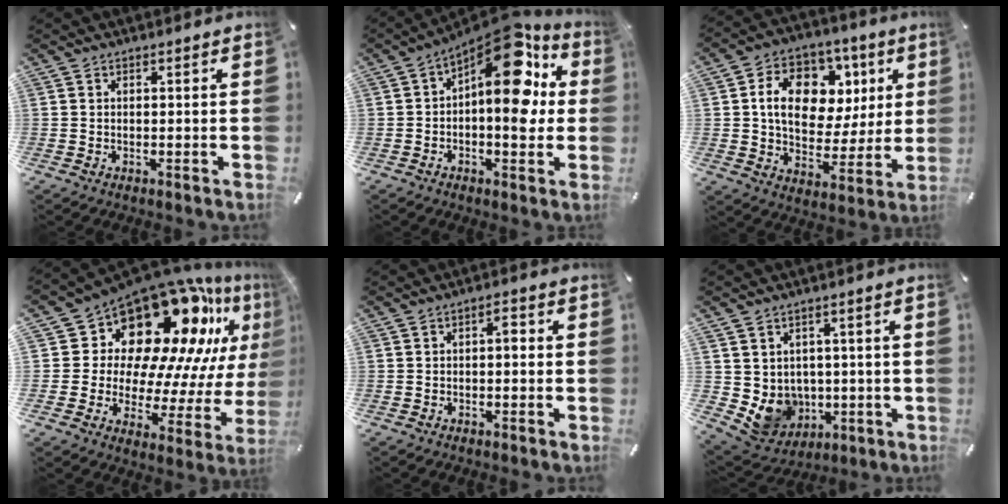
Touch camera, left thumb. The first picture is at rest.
{"total": 17.0, "force": [6.4, 7.5, 13.9], "torque": [-0.184, -0.058, 0.104]}
{"total": 14.8, "force": [4.5, 11.2, 8.6], "torque": [-0.138, -0.008, 0.087]}
{"total": 20.7, "force": [14.5, 11.6, 9.2], "torque": [-0.123, -0.141, 0.253]}
{"total": 2.6, "force": [-0.3, 1.2, 2.3], "torque": [-0.040, 0.009, -0.011]}
{"total": 7.1, "force": [0.3, 7.0, 1.1], "torque": [-0.045, -0.024, 0.013]}